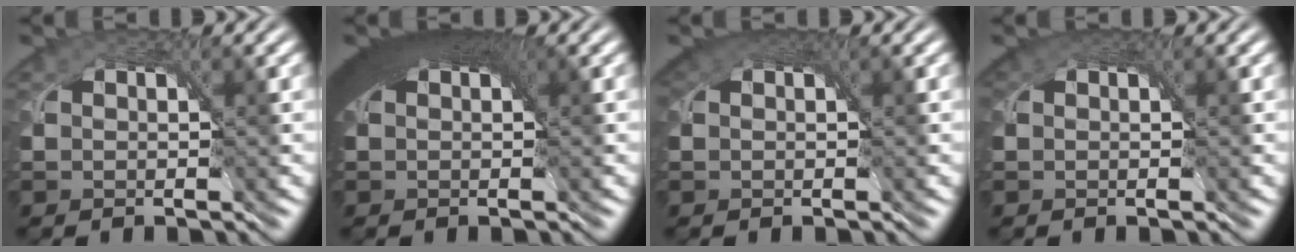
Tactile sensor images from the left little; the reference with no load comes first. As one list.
[{"total": 8.8, "force": [3.1, 4.3, 7.0], "torque": [-0.109, 0.020, 0.033]}, {"total": 3.2, "force": [1.8, 2.0, 1.9], "torque": [-0.034, 0.007, 0.021]}, {"total": 1.2, "force": [0.7, 0.8, 0.7], "torque": [-0.013, 0.002, 0.008]}]